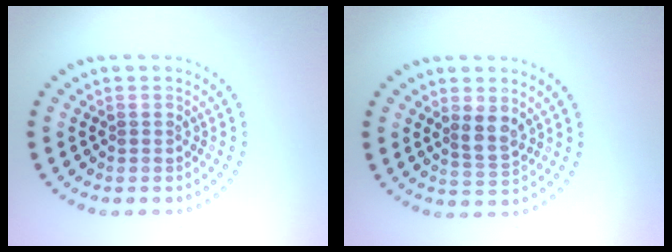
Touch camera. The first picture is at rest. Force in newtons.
{"total": 2.2, "press": 2.0, "slide": 1.1}